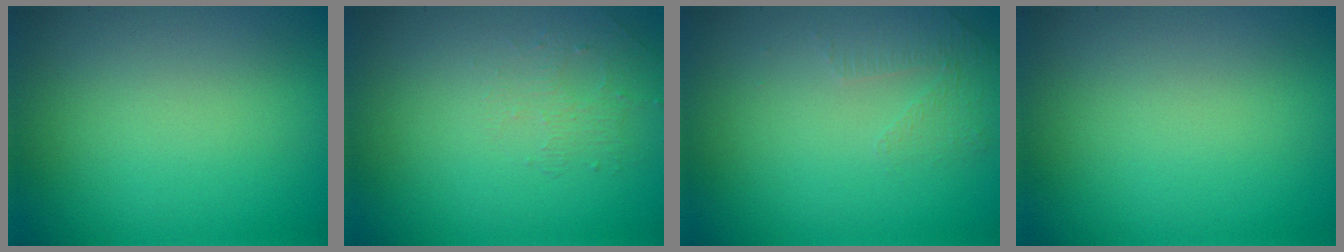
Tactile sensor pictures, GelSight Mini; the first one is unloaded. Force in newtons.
{"total": 1.3, "press": 0.7, "slide": 1.2}
{"total": 1.4, "press": 0.8, "slide": 1.1}
{"total": 0.0}